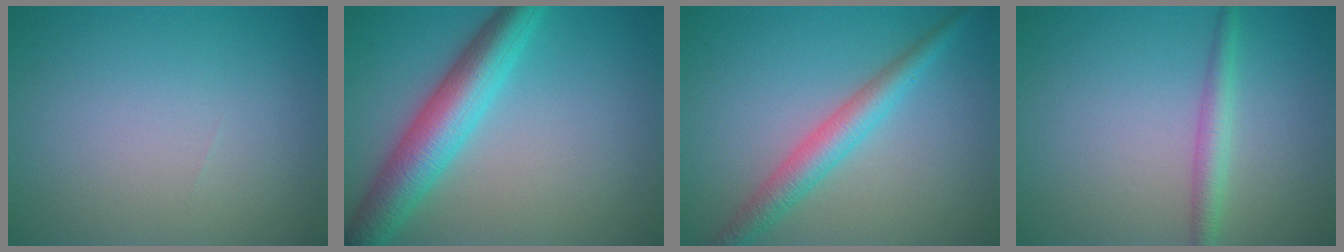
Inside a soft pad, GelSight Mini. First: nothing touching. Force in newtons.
{"total": 6.5, "press": 6.5, "slide": 0.2}
{"total": 3.6, "press": 3.6, "slide": 0.0}
{"total": 2.1, "press": 2.1, "slide": 0.1}